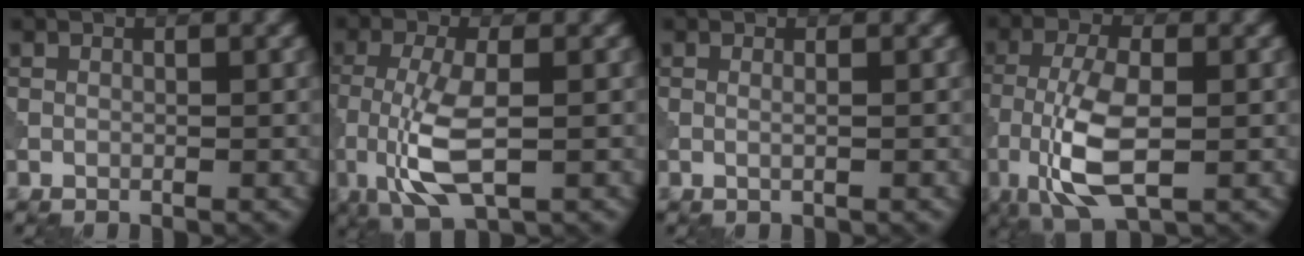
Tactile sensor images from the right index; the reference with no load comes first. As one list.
[{"total": 5.8, "force": [-1.5, 1.9, 5.3], "torque": [-0.116, -0.004, -0.030]}, {"total": 0.9, "force": [0.2, 0.4, 0.8], "torque": [-0.011, -0.003, -0.006]}, {"total": 7.2, "force": [-2.2, 2.8, 6.2], "torque": [-0.138, 0.002, -0.045]}]